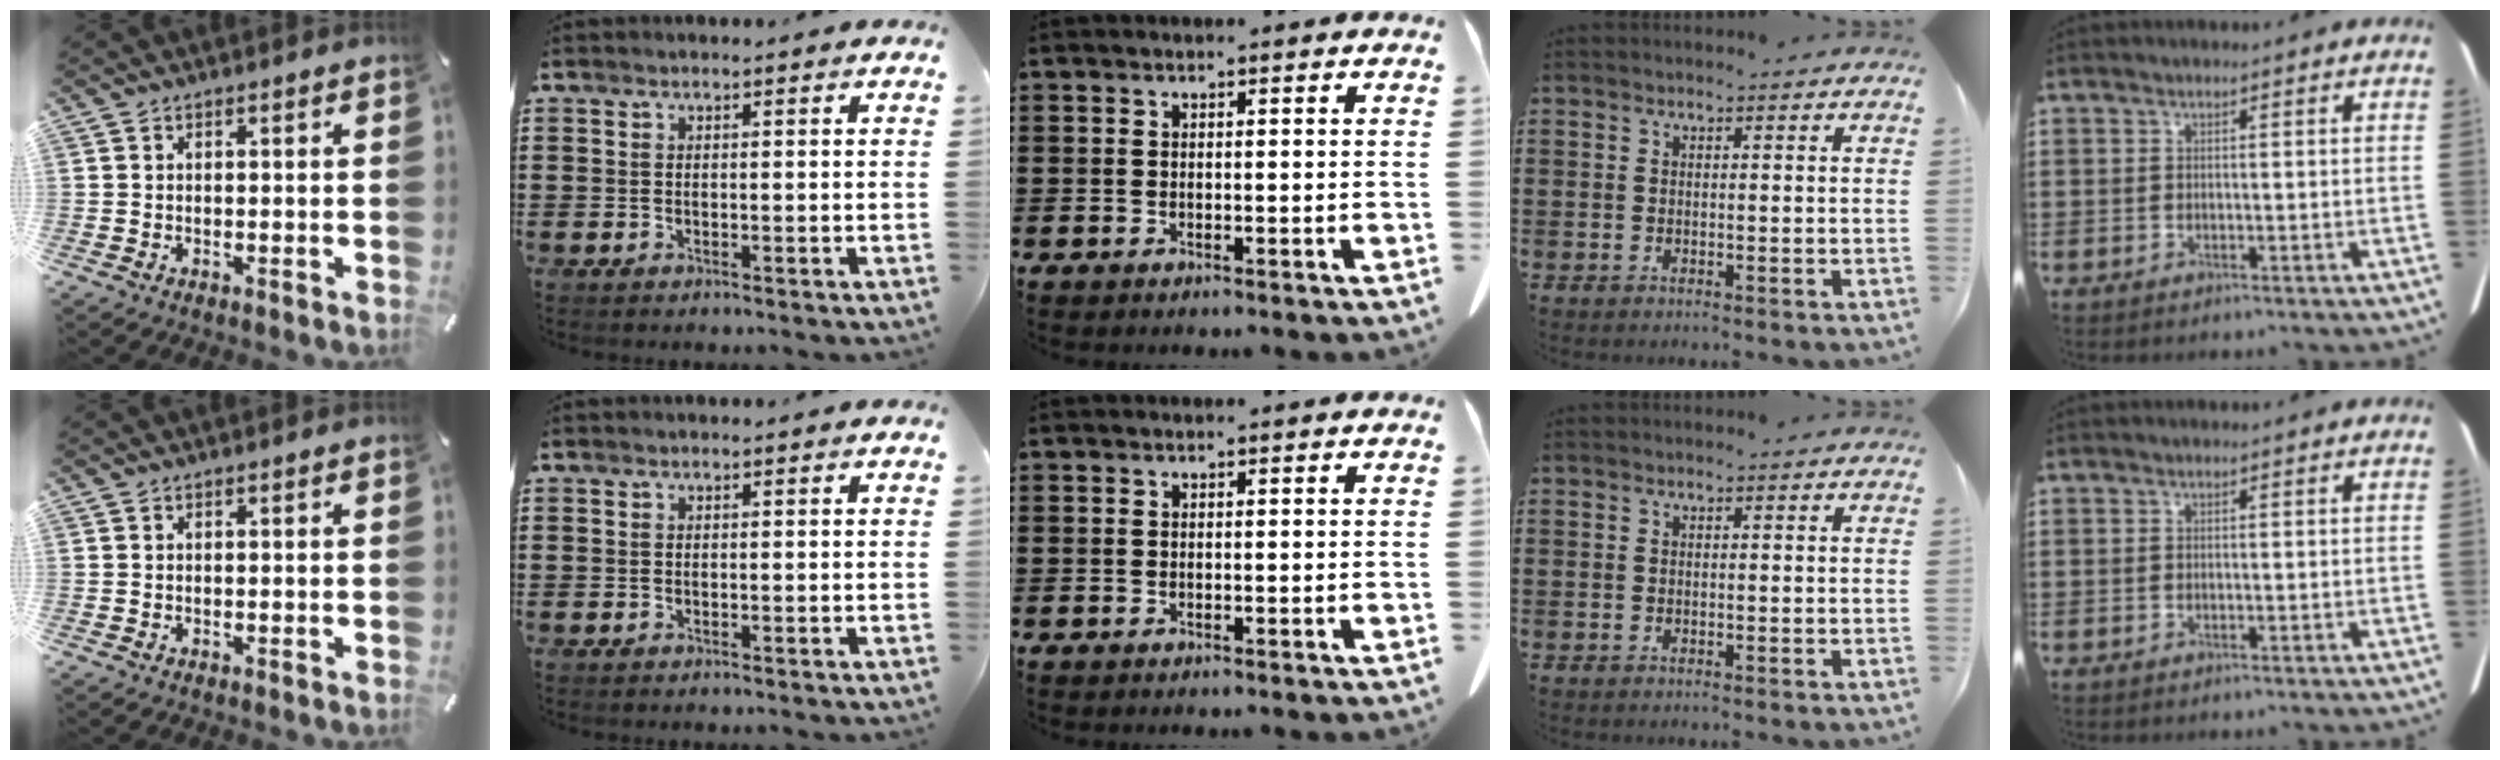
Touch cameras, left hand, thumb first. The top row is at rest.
{}